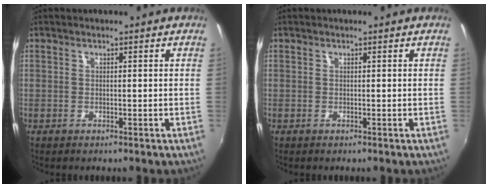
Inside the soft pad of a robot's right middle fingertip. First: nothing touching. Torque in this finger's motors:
{"motor_torque": [0.00, 0.00, 0.00, 0.00]}